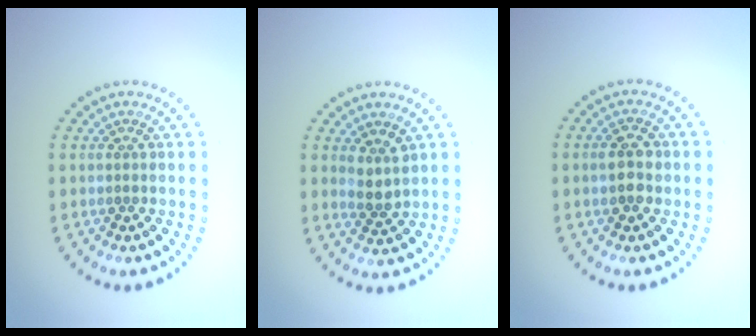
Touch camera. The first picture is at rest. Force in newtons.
{"total": 2.2, "press": 1.8, "slide": 1.3}
{"total": 2.2, "press": 2.2, "slide": 0.1}